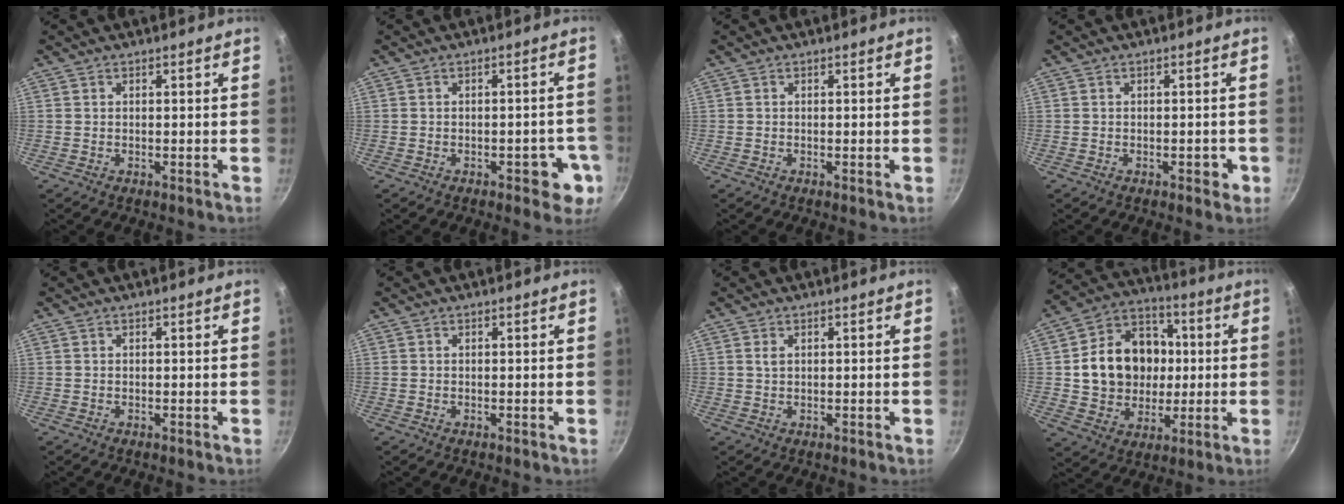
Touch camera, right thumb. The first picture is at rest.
{"total": 5.9, "force": [-2.3, 3.1, 4.4], "torque": [-0.020, 0.018, -0.023]}
{"total": 0.0}
{"total": 2.4, "force": [-0.9, 1.4, 1.7], "torque": [-0.006, 0.011, -0.008]}
{"total": 0.0}
{"total": 0.0}
{"total": 1.3, "force": [0.5, 0.8, 0.9], "torque": [-0.016, 0.001, 0.009]}
{"total": 17.6, "force": [0.9, 14.6, 9.8], "torque": [-0.131, 0.027, 0.017]}